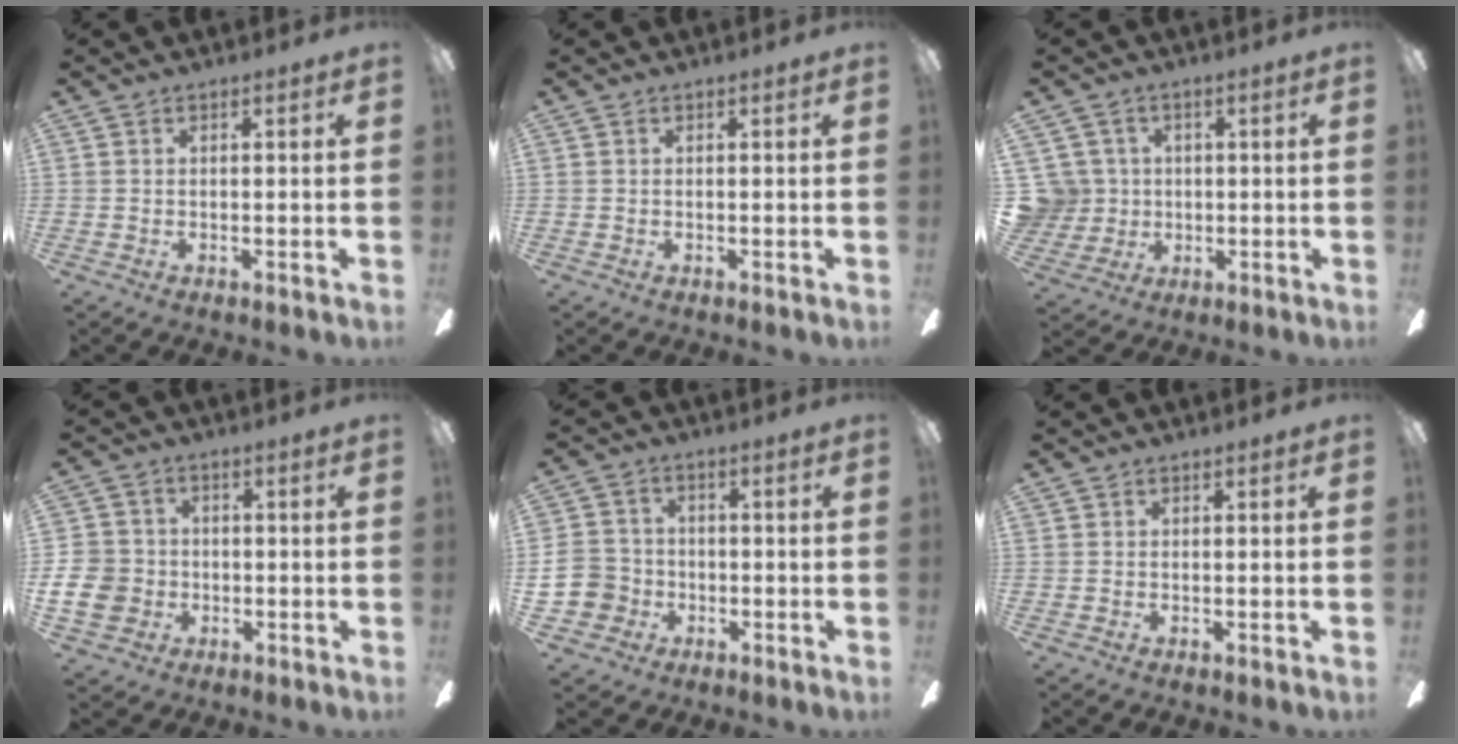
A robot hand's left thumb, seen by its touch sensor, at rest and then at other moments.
{"total": 0.0}
{"total": 7.7, "force": [1.4, 7.5, 1.0], "torque": [-0.054, 0.000, 0.034]}
{"total": 9.5, "force": [-1.6, 8.5, 3.9], "torque": [-0.106, 0.022, -0.027]}
{"total": 8.4, "force": [-1.6, 7.9, 2.7], "torque": [-0.082, 0.022, -0.028]}
{"total": 0.0}